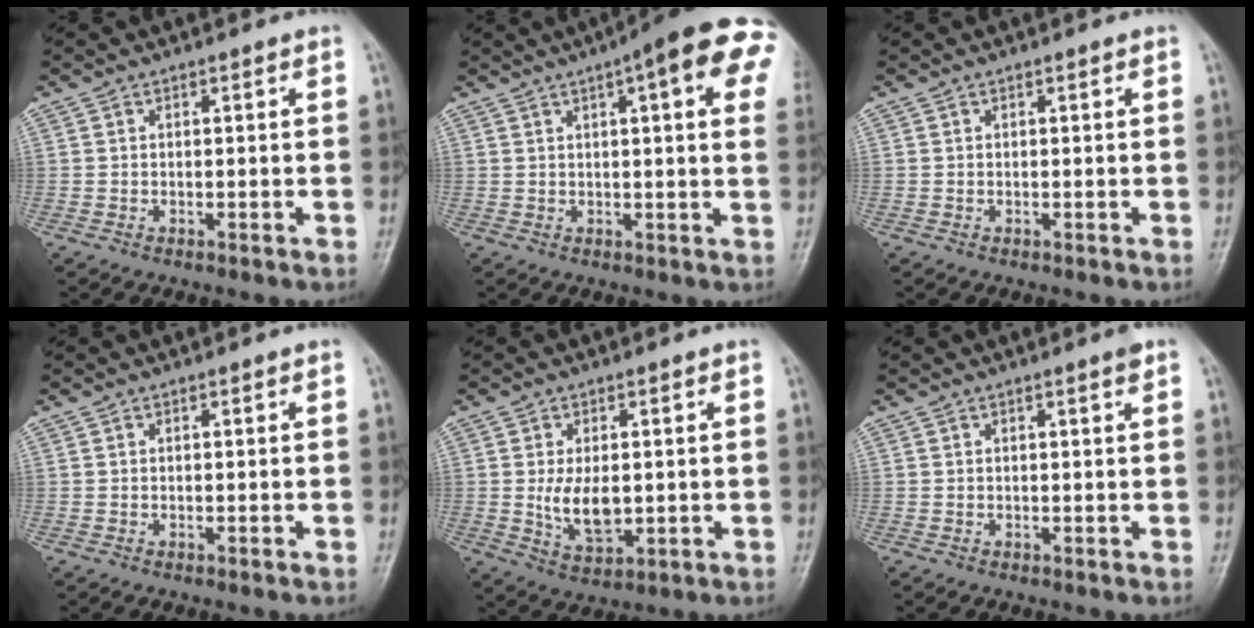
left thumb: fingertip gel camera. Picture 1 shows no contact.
{"total": 16.3, "force": [6.4, 4.0, 14.4], "torque": [-0.175, 0.012, 0.074]}
{"total": 0.0}
{"total": 0.0}
{"total": 7.1, "force": [0.1, 4.1, 5.8], "torque": [-0.095, -0.015, 0.012]}
{"total": 1.0, "force": [0.7, 0.0, 0.8], "torque": [-0.010, -0.003, 0.008]}